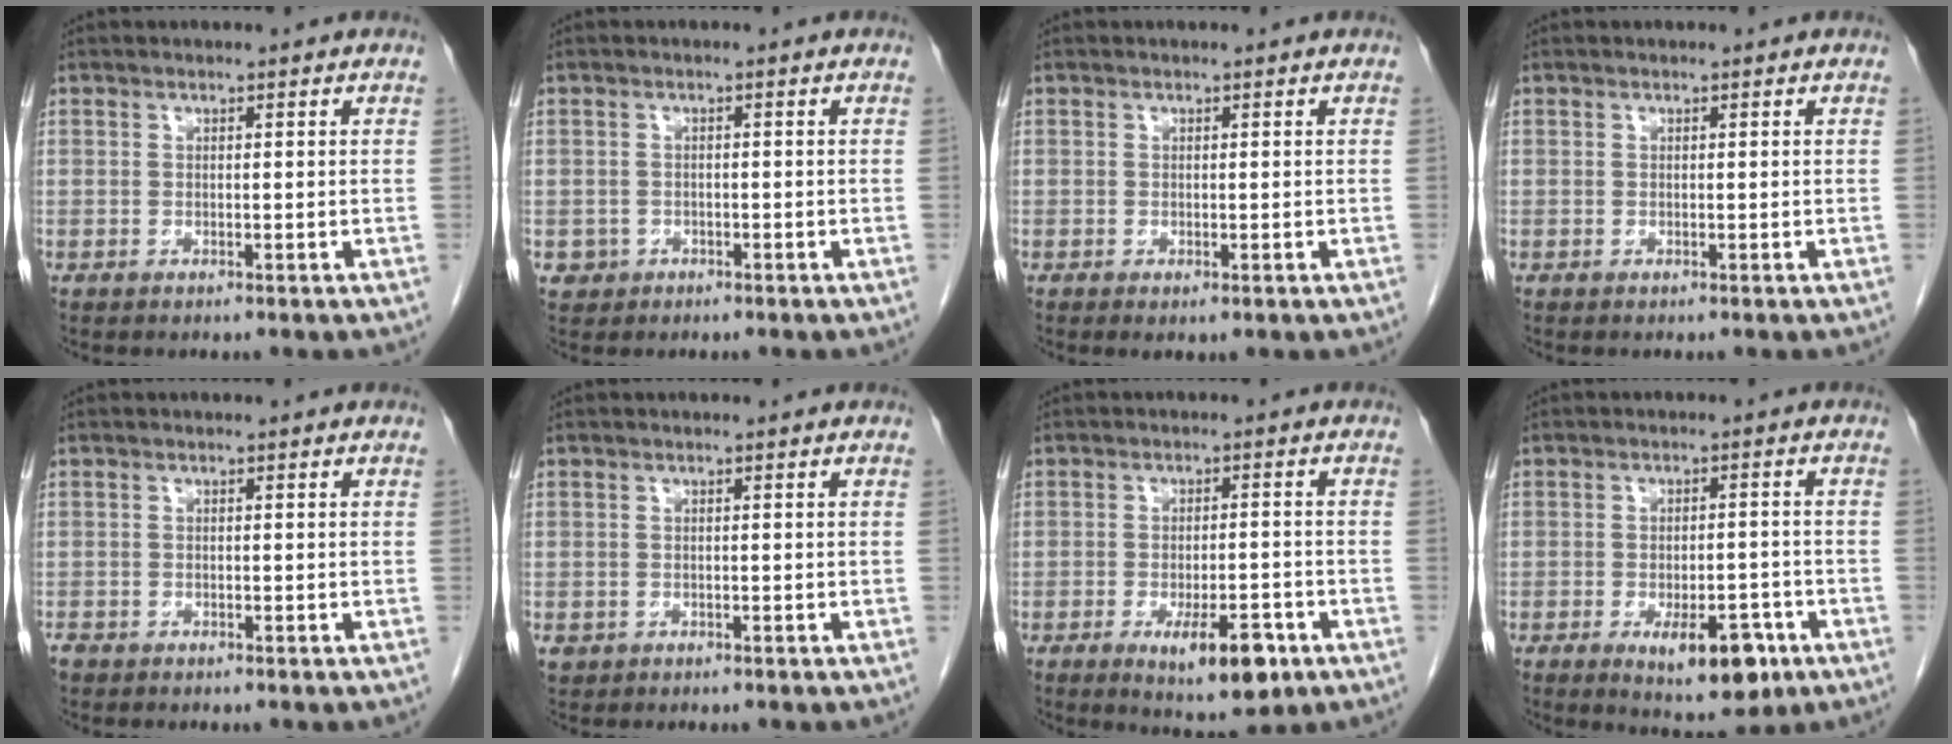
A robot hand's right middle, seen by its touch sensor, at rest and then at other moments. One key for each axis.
{"total": 2.0, "fx": -0.8, "fy": 1.8, "fz": 0.0, "tx": 0.003, "ty": 0.009, "tz": -0.010}
{"total": 1.1, "fx": -0.4, "fy": 0.5, "fz": 0.8, "tx": -0.010, "ty": -0.003, "tz": -0.001}
{"total": 0.0}
{"total": 1.4, "fx": -1.0, "fy": 0.8, "fz": 0.3, "tx": -0.011, "ty": 0.000, "tz": -0.019}
{"total": 1.2, "fx": -0.5, "fy": 1.1, "fz": 0.3, "tx": -0.006, "ty": 0.004, "tz": -0.002}
{"total": 8.3, "fx": -4.1, "fy": 2.7, "fz": 6.7, "tx": -0.098, "ty": -0.008, "tz": -0.052}
{"total": 8.7, "fx": -4.3, "fy": 3.5, "fz": 6.7, "tx": -0.091, "ty": -0.005, "tz": -0.053}